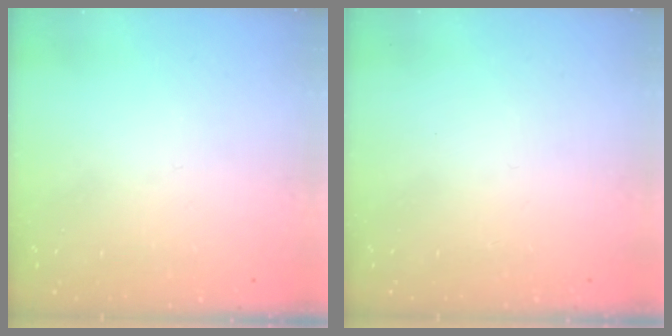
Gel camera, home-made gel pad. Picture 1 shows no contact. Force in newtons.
{"total": 1.6, "press": 1.5, "slide": 0.1}